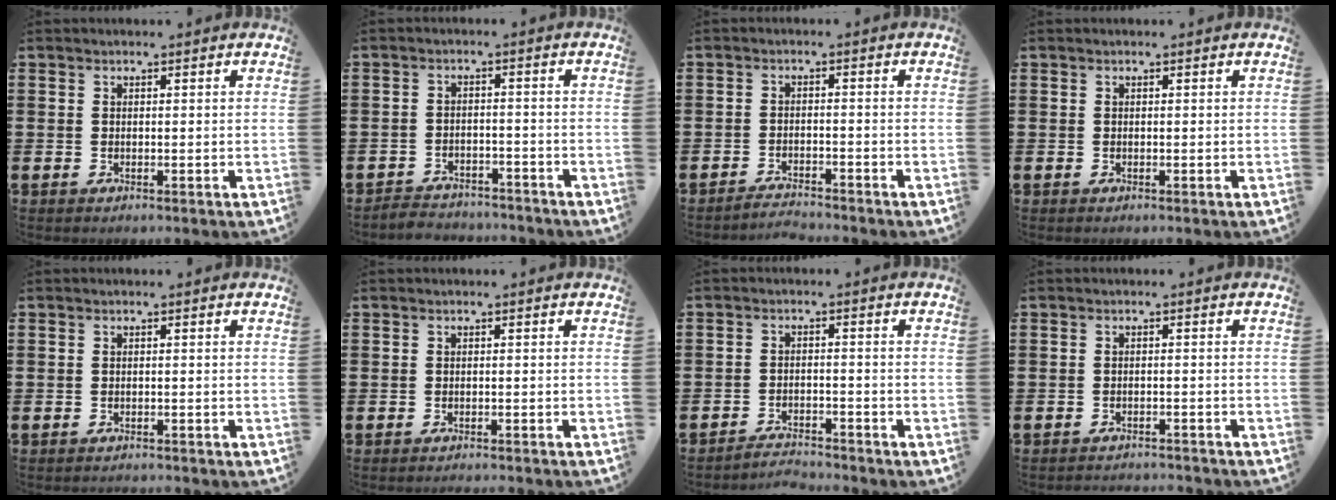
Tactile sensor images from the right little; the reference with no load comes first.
{"total": 2.7, "force": [-2.7, 0.4, -0.4], "torque": [-0.002, 0.004, -0.060]}
{"total": 2.1, "force": [-2.1, -0.2, 0.0], "torque": [-0.004, 0.004, -0.044]}
{"total": 0.0}
{"total": 0.6, "force": [-0.6, 0.0, 0.0], "torque": [-0.001, -0.001, -0.013]}
{"total": 0.7, "force": [-0.7, -0.2, -0.1], "torque": [0.001, 0.001, -0.015]}
{"total": 2.5, "force": [-2.5, 0.0, -0.2], "torque": [-0.005, 0.003, -0.055]}
{"total": 1.4, "force": [-1.4, -0.1, -0.1], "torque": [-0.002, 0.004, -0.030]}